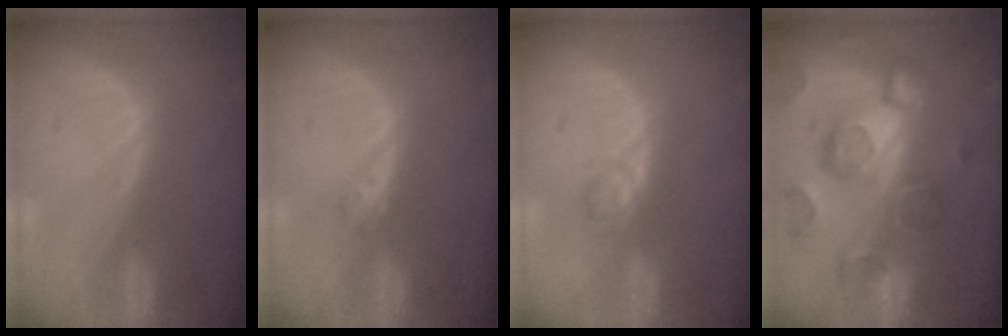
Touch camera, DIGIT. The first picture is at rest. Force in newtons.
{"total": 1.6, "press": 1.4, "slide": 0.8}
{"total": 2.2, "press": 2.2, "slide": 0.2}
{"total": 12.3, "press": 10.6, "slide": 6.2}